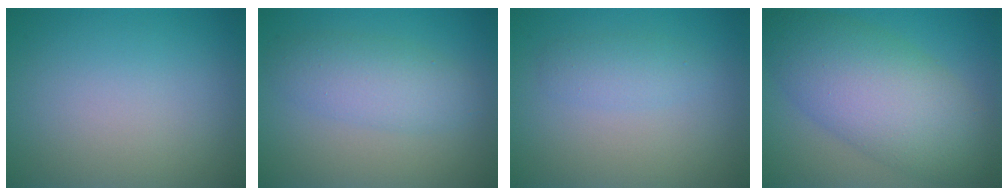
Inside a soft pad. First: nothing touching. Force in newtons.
{"total": 3.8, "press": 3.8, "slide": 0.1}
{"total": 1.7, "press": 1.7, "slide": 0.0}
{"total": 9.5, "press": 9.5, "slide": 0.4}